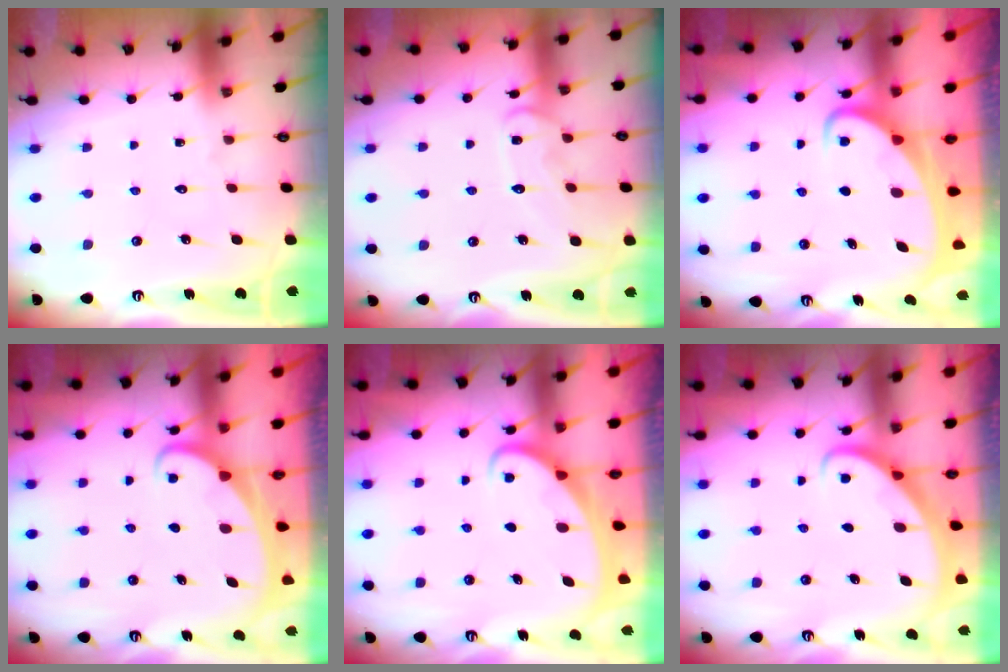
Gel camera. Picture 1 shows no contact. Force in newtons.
{"total": 10.6, "press": 10.6, "slide": 0.8}
{"total": 2.6, "press": 2.6, "slide": 0.5}
{"total": 1.8, "press": 1.8, "slide": 0.2}
{"total": 2.0, "press": 2.0, "slide": 0.0}
{"total": 2.8, "press": 2.8, "slide": 0.2}